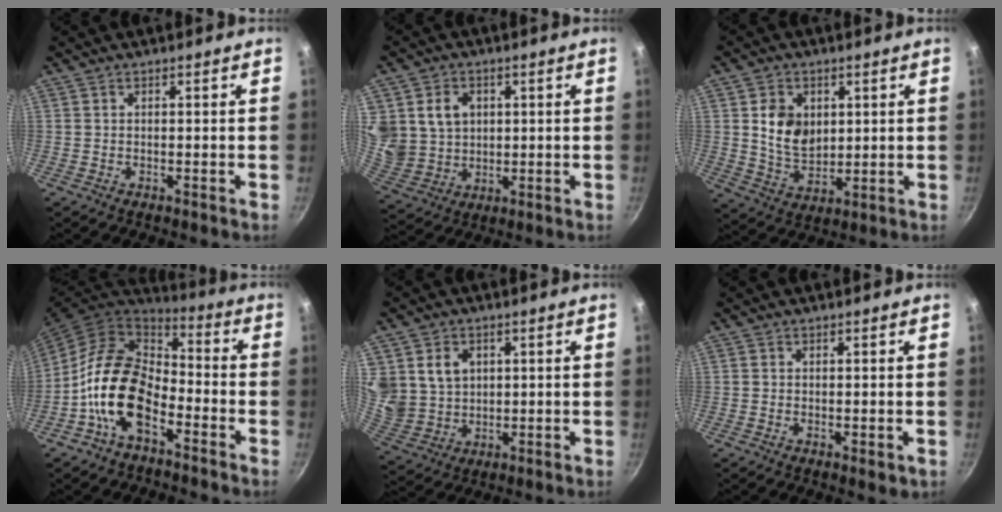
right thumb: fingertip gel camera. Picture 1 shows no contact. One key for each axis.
{"total": 12.4, "fx": 3.4, "fy": 10.5, "fz": 5.8, "tx": -0.102, "ty": -0.014, "tz": 0.077}
{"total": 9.4, "fx": 2.1, "fy": 6.9, "fz": 5.9, "tx": -0.083, "ty": -0.020, "tz": 0.045}
{"total": 16.0, "fx": -6.0, "fy": 9.9, "fz": 11.1, "tx": -0.183, "ty": 0.055, "tz": -0.133}
{"total": 11.2, "fx": 3.5, "fy": 9.3, "fz": 5.3, "tx": -0.087, "ty": -0.020, "tz": 0.080}
{"total": 1.5, "fx": 0.1, "fy": 0.8, "fz": 1.3, "tx": -0.019, "ty": -0.006, "tz": -0.001}